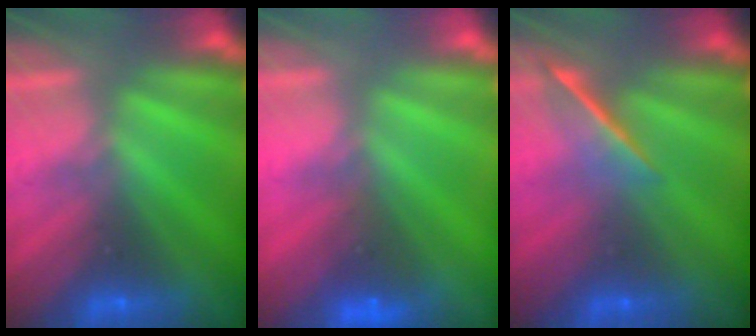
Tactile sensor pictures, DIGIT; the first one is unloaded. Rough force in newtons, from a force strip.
{"total": 3.2}
{"total": 1.6}